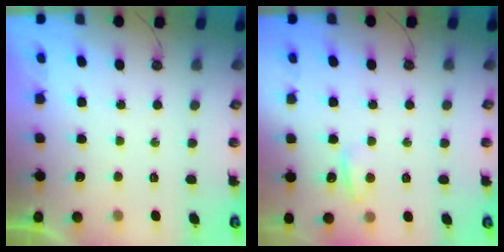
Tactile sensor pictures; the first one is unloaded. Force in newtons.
{"total": 4.1, "press": 4.1, "slide": 0.6}